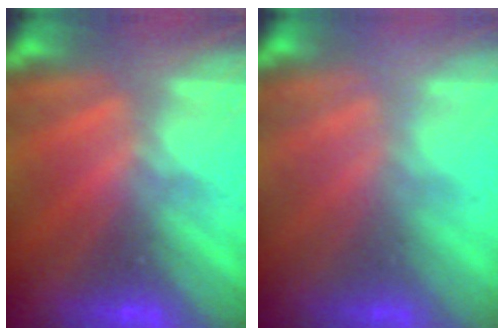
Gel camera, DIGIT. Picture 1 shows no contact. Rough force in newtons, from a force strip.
{"total": 2.4}